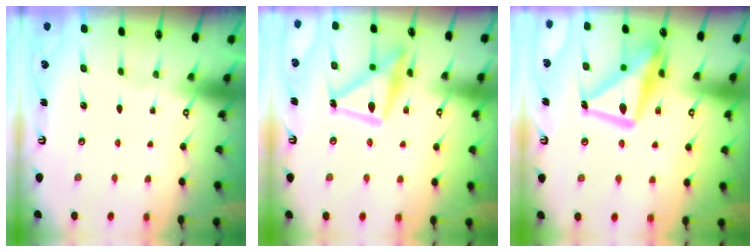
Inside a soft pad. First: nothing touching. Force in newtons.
{"total": 16.6, "press": 16.5, "slide": 1.1}
{"total": 17.7, "press": 17.6, "slide": 1.9}